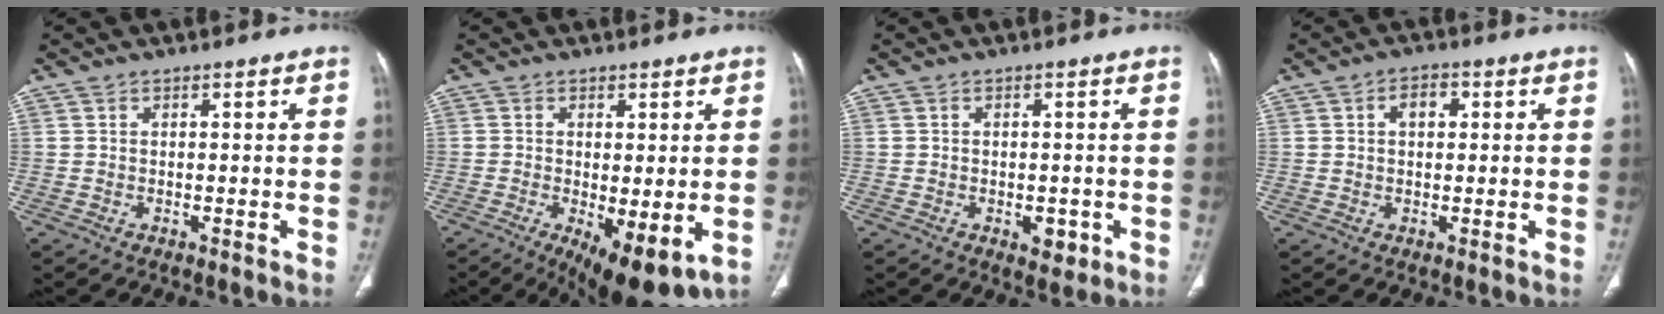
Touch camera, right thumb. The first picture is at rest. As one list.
[{"total": 10.9, "force": [-3.5, 3.9, 9.6], "torque": [-0.142, -0.020, -0.042]}, {"total": 3.3, "force": [-1.1, 2.0, 2.4], "torque": [-0.018, 0.001, -0.006]}, {"total": 3.6, "force": [0.9, 2.3, 2.6], "torque": [-0.034, 0.008, 0.013]}]